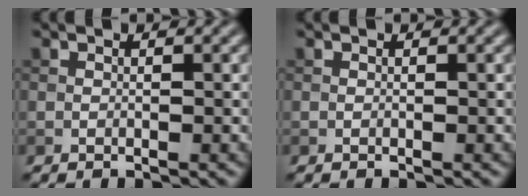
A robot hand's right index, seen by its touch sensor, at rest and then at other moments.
{"total": 0.0}